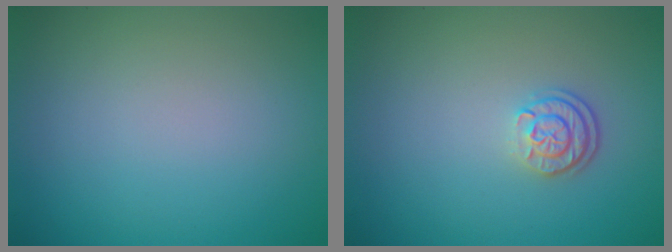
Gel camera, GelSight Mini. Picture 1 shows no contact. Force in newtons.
{"total": 2.4, "press": 1.9, "slide": 1.5}